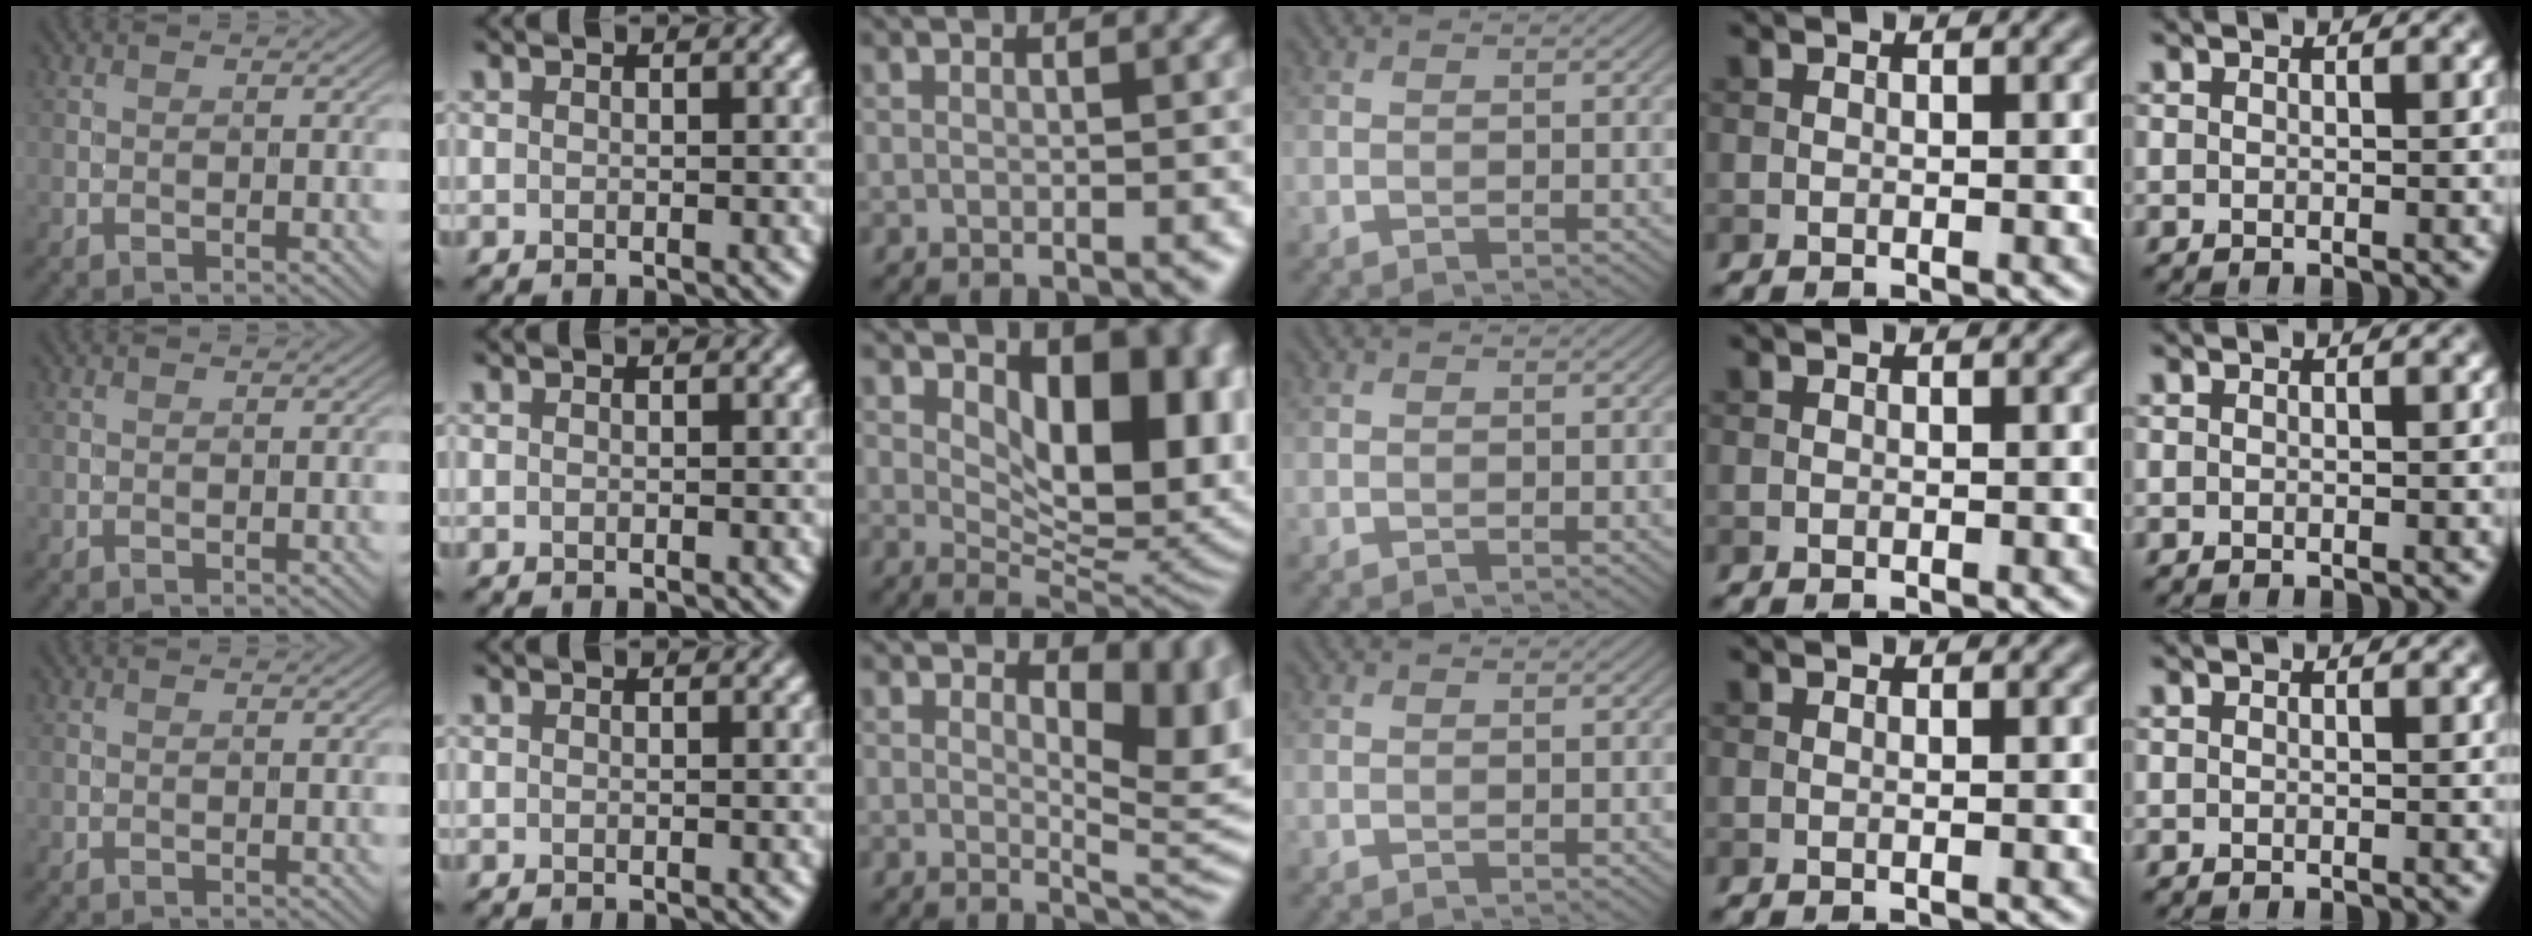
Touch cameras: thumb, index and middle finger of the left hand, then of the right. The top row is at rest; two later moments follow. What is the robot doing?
{"motion": "screw", "object": "dispenser bottle"}